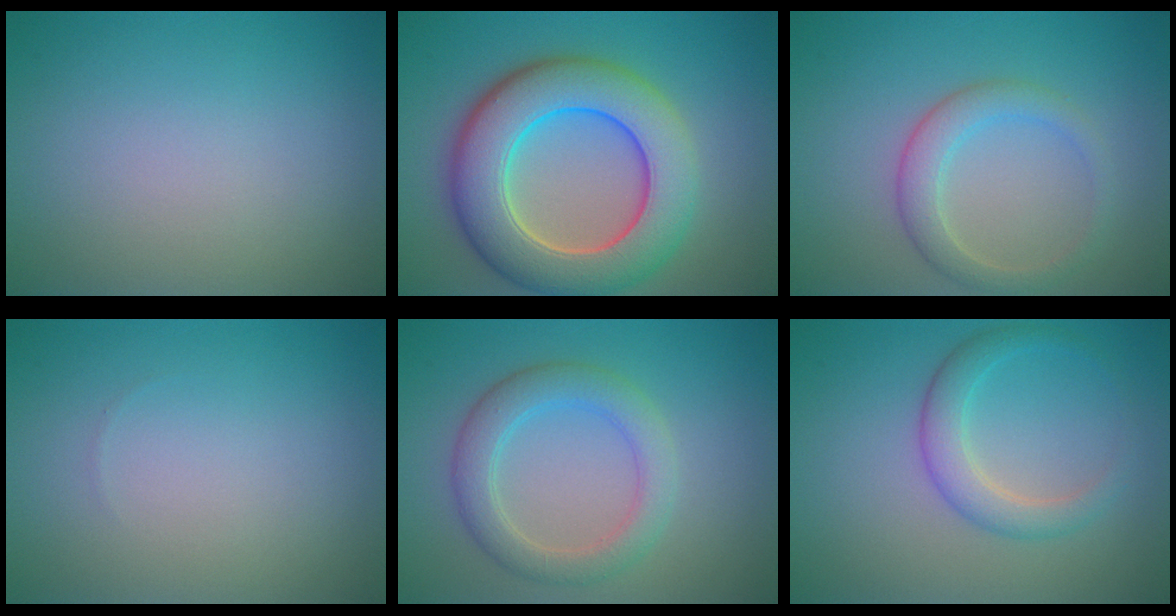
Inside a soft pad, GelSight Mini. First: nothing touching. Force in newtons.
{"total": 10.2, "press": 10.2, "slide": 0.8}
{"total": 3.0, "press": 3.0, "slide": 0.1}
{"total": 0.0}
{"total": 4.0, "press": 4.0, "slide": 0.3}
{"total": 2.9, "press": 2.9, "slide": 0.1}